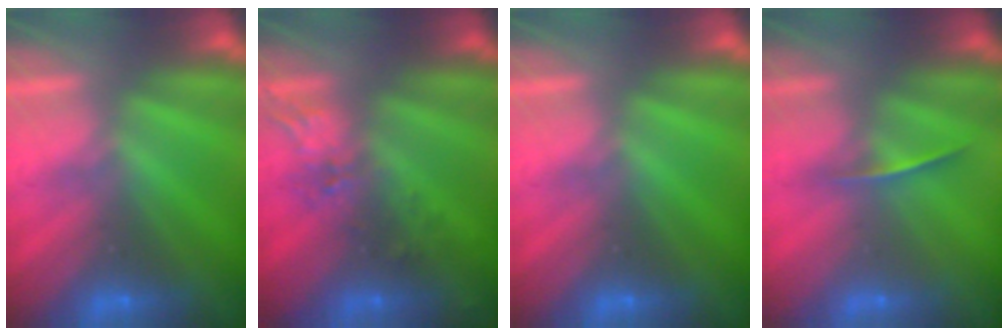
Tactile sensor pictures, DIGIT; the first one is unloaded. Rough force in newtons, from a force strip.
{"total": 2.6}
{"total": 0.0}
{"total": 1.4}